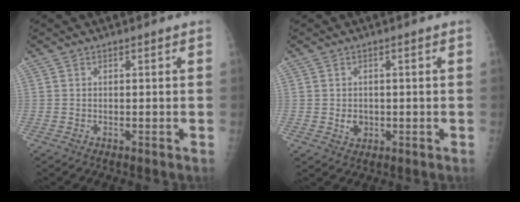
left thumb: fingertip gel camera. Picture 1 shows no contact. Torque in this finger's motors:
{"motor_torque": [0.34, 0.53, 0.17, 0.04, -0.01]}